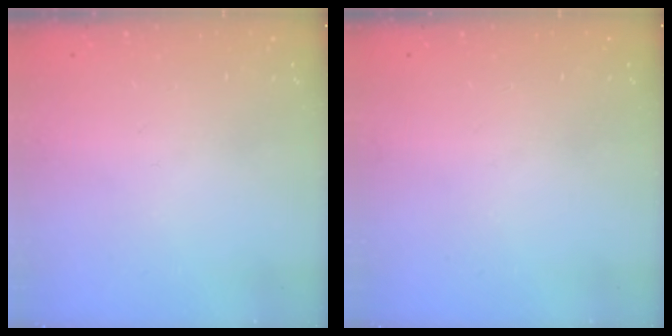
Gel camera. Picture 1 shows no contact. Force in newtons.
{"total": 0.0}